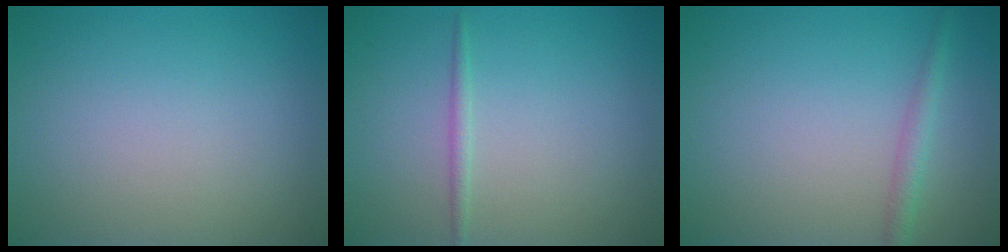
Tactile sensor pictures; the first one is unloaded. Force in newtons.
{"total": 0.9, "press": 0.9, "slide": 0.1}
{"total": 1.7, "press": 1.7, "slide": 0.1}